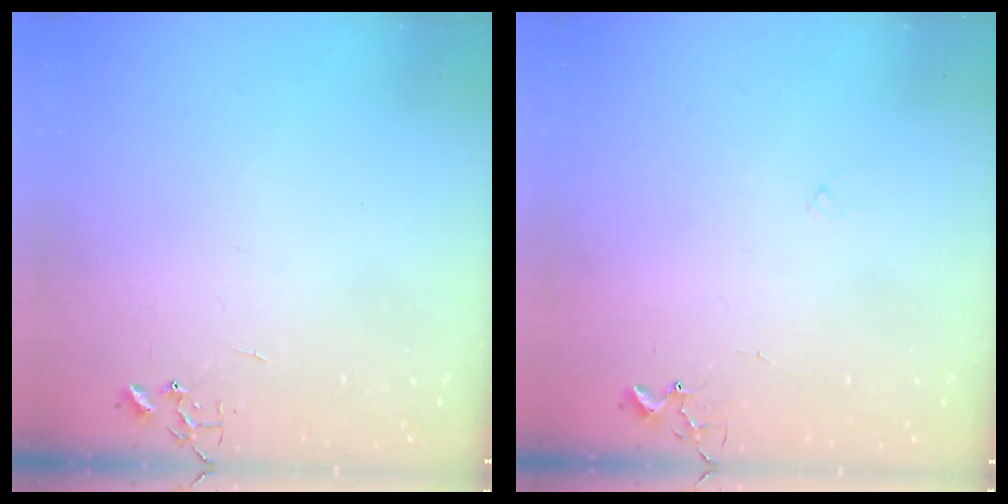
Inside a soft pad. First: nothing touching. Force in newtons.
{"total": 6.5, "press": 6.5, "slide": 0.7}